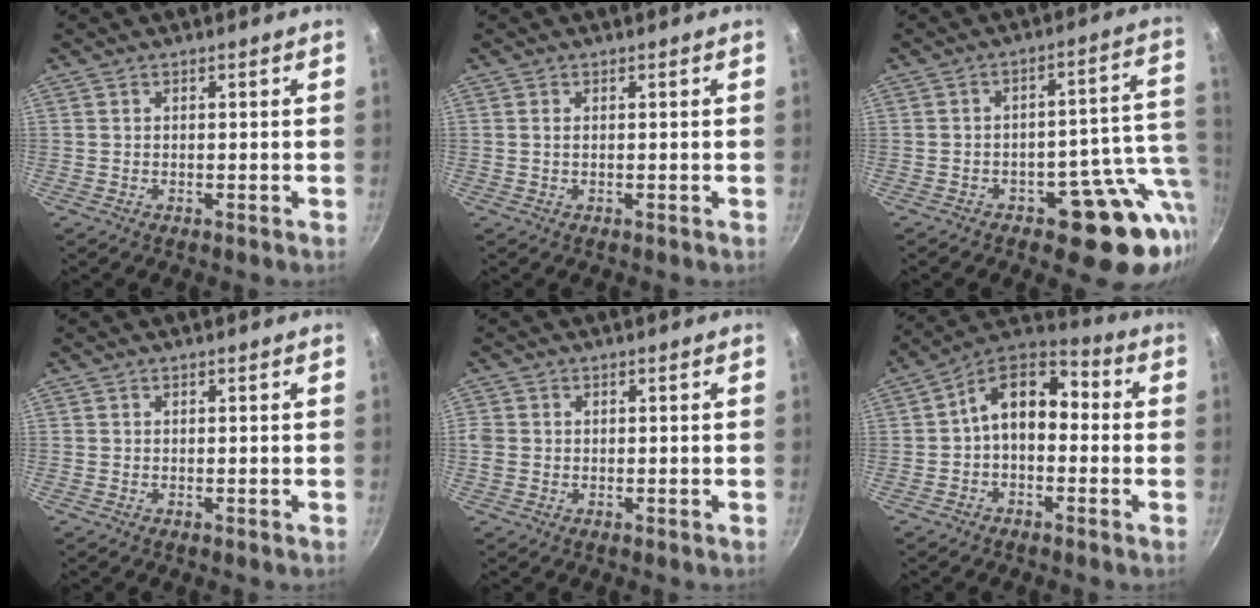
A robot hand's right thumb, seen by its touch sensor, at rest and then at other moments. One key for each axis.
{"total": 0.6, "fx": 0.1, "fy": 0.3, "fz": 0.5, "tx": -0.011, "ty": 0.001, "tz": 0.001}
{"total": 16.4, "fx": -6.3, "fy": 7.2, "fz": 13.3, "tx": -0.086, "ty": 0.057, "tz": -0.072}
{"total": 0.0}
{"total": 2.7, "fx": 0.0, "fy": 2.3, "fz": 1.3, "tx": -0.033, "ty": 0.004, "tz": 0.002}
{"total": 12.2, "fx": 0.0, "fy": 7.9, "fz": 9.4, "tx": -0.113, "ty": 0.045, "tz": -0.019}